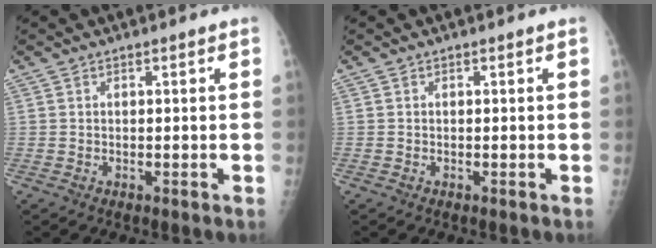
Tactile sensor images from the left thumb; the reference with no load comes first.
{"total": 0.0}